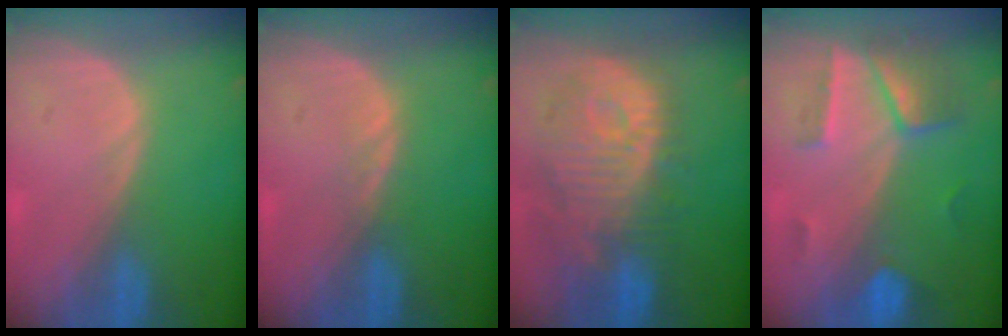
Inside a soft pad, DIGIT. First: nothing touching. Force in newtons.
{"total": 1.1, "press": 1.0, "slide": 0.2}
{"total": 12.6, "press": 11.2, "slide": 5.9}
{"total": 7.3, "press": 6.4, "slide": 3.5}